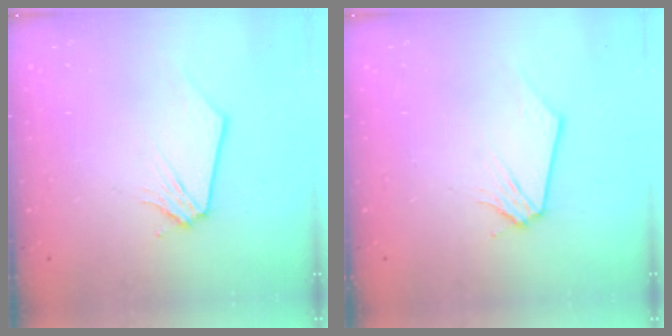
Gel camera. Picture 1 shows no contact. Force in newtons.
{"total": 0.0}